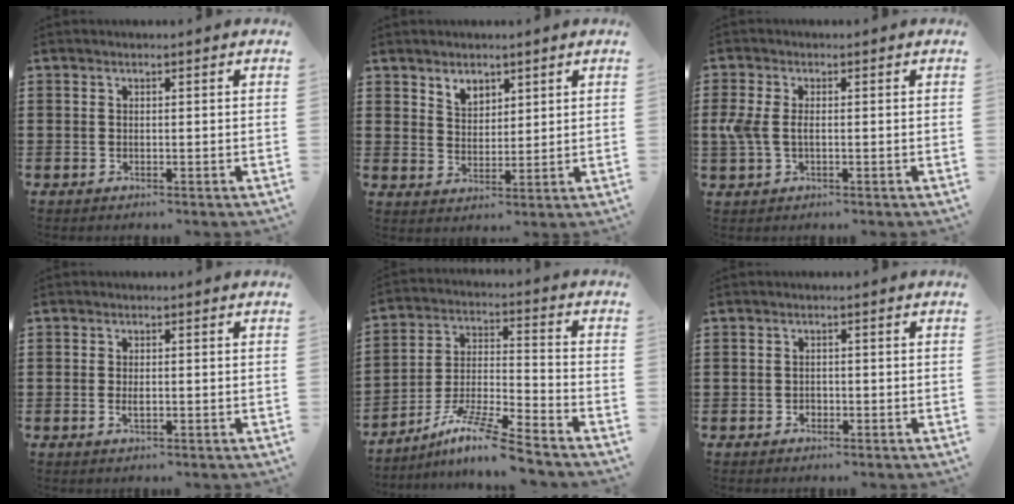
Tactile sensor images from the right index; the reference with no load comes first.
{"total": 3.4, "force": [2.6, 2.0, 0.6], "torque": [-0.021, 0.007, 0.049]}
{"total": 3.5, "force": [-0.1, 1.9, 2.9], "torque": [-0.087, -0.005, -0.013]}
{"total": 1.5, "force": [-0.2, 0.6, 1.3], "torque": [-0.025, -0.001, -0.004]}
{"total": 10.0, "force": [-7.9, 0.7, 6.0], "torque": [-0.120, 0.006, -0.158]}
{"total": 1.1, "force": [-0.6, 0.9, 0.1], "torque": [-0.005, 0.003, -0.014]}